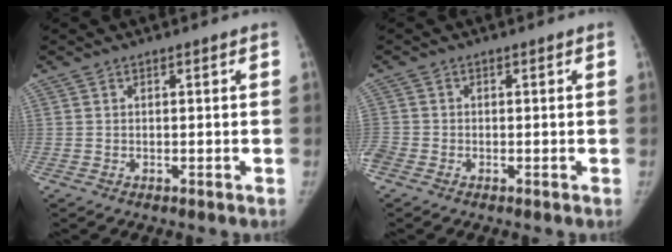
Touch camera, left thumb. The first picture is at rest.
{"total": 3.5, "force": [-1.6, 2.7, 1.7], "torque": [-0.052, 0.001, -0.034]}